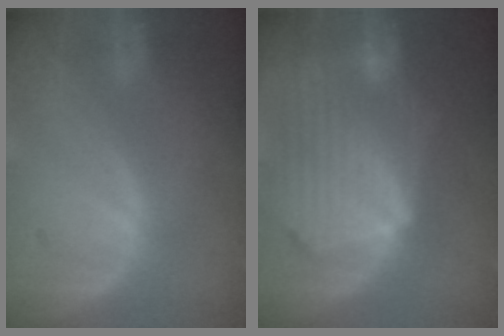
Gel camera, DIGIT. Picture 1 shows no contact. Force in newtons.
{"total": 10.8, "press": 9.4, "slide": 5.2}